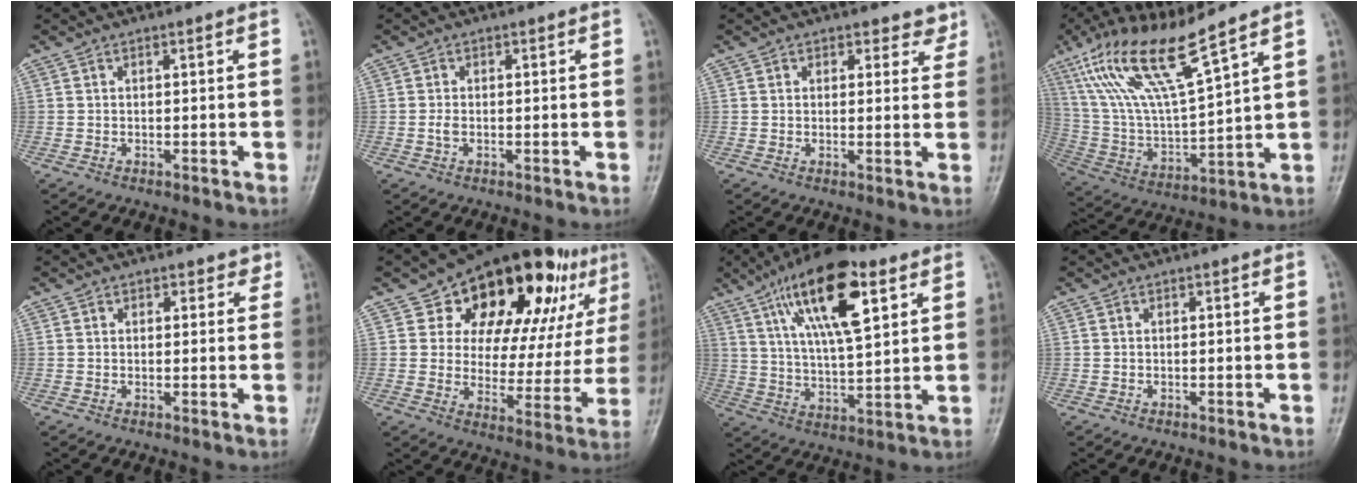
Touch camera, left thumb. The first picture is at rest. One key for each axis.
{"total": 1.2, "fx": -0.2, "fy": 0.7, "fz": 0.9, "tx": -0.020, "ty": -0.001, "tz": -0.006}
{"total": 3.5, "fx": 2.5, "fy": 2.4, "fz": 0.4, "tx": 0.030, "ty": -0.014, "tz": 0.023}
{"total": 17.8, "fx": 11.2, "fy": 2.9, "fz": 13.4, "tx": -0.261, "ty": -0.045, "tz": 0.228}
{"total": 2.3, "fx": 1.5, "fy": 1.7, "fz": 0.5, "tx": 0.022, "ty": -0.005, "tz": 0.012}
{"total": 26.2, "fx": 14.1, "fy": 13.0, "fz": 17.9, "tx": -0.206, "ty": -0.023, "tz": 0.209}
{"total": 17.3, "fx": 8.1, "fy": 6.1, "fz": 14.1, "tx": -0.222, "ty": -0.015, "tz": 0.137}
{"total": 0.0}